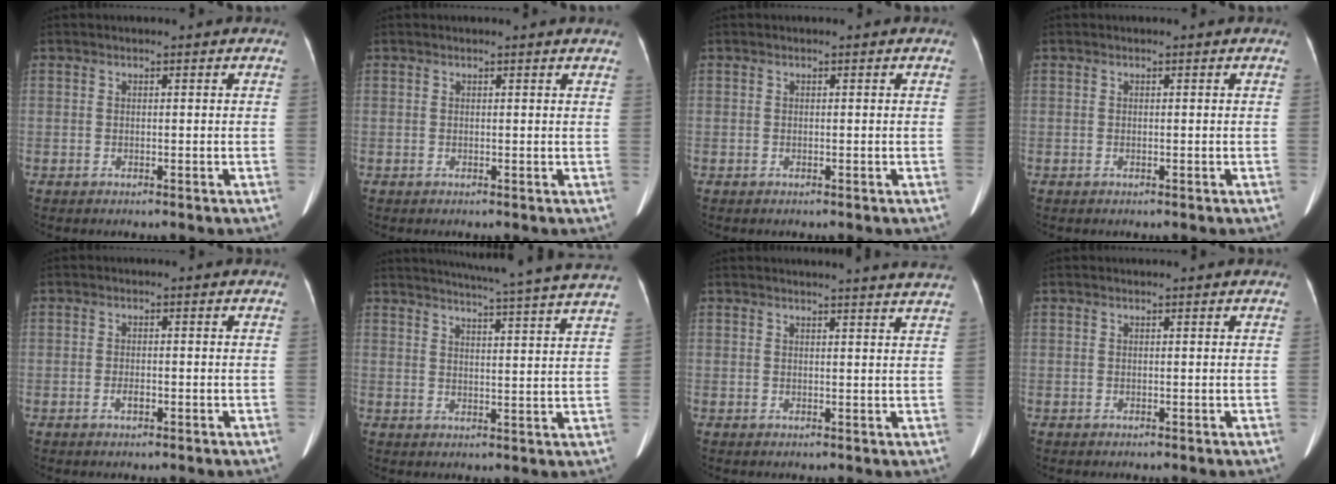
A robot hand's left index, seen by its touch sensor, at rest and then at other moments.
{"total": 2.4, "force": [2.3, 0.1, 0.7], "torque": [-0.014, 0.004, 0.012]}
{"total": 0.0}
{"total": 0.0}
{"total": 1.4, "force": [-0.7, 0.6, 1.1], "torque": [-0.022, 0.001, -0.009]}
{"total": 20.3, "force": [18.7, -1.5, 7.8], "torque": [-0.127, -0.039, 0.227]}
{"total": 9.3, "force": [8.9, -0.7, 2.6], "torque": [-0.028, -0.015, 0.083]}
{"total": 0.6, "force": [0.6, 0.0, 0.1], "torque": [-0.005, 0.007, 0.010]}